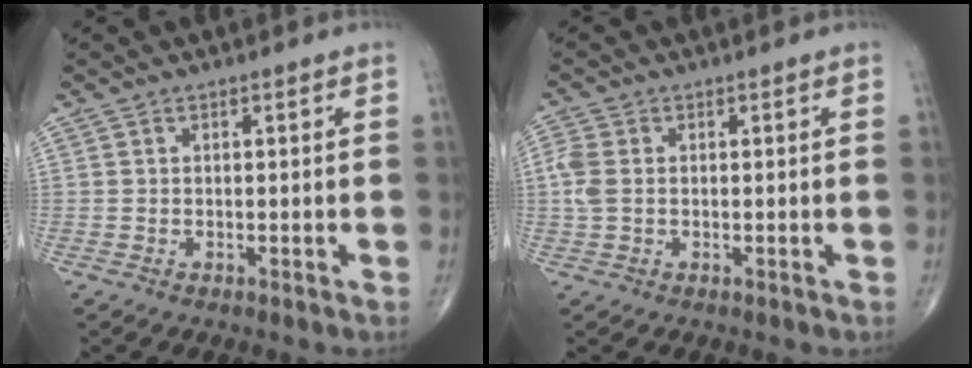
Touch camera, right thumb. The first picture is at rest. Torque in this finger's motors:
{"motor_torque": [0.02, 0.01, 0.25, 0.24, 0.04]}